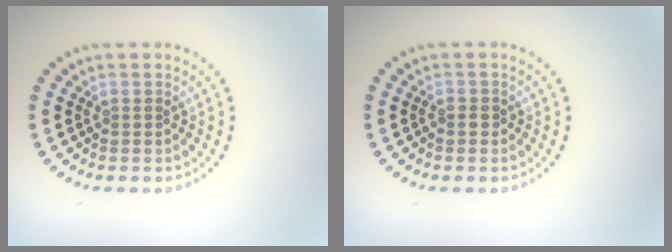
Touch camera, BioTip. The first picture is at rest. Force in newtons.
{"total": 0.5, "press": 0.4, "slide": 0.3}